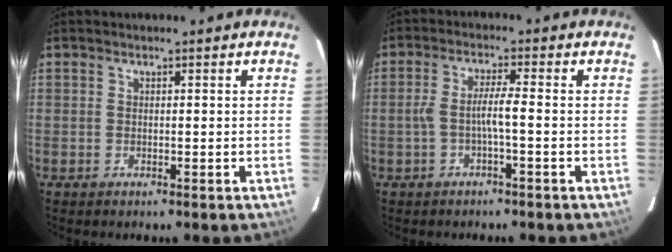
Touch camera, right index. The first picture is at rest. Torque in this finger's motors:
{"motor_torque": [0.60, -0.20, 0.29, 0.08]}